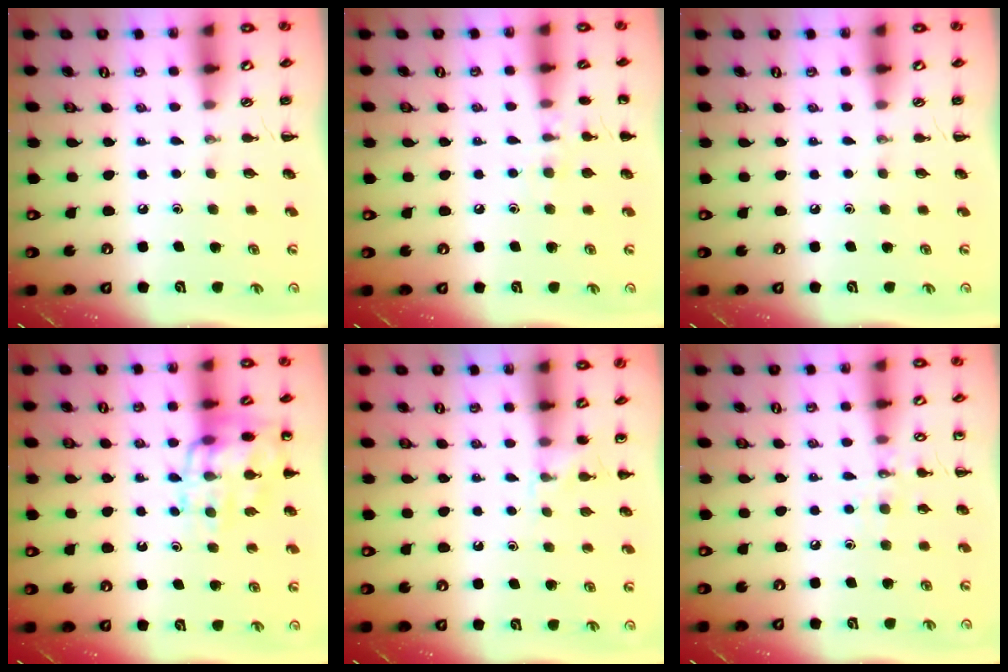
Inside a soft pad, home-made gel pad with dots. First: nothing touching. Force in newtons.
{"total": 7.3, "press": 7.0, "slide": 2.0}
{"total": 0.0}
{"total": 13.5, "press": 13.3, "slide": 2.0}
{"total": 4.6, "press": 4.3, "slide": 1.8}
{"total": 7.5, "press": 7.3, "slide": 1.5}